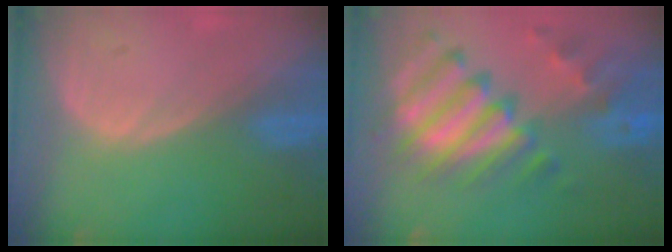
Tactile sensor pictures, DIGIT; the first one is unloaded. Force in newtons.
{"total": 11.4, "press": 9.9, "slide": 5.8}